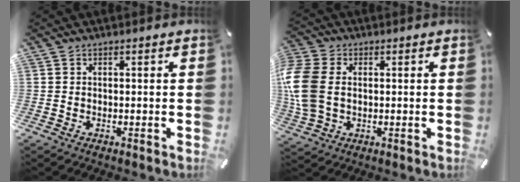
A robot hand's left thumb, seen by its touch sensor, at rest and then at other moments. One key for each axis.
{"total": 11.5, "fx": 0.4, "fy": 8.7, "fz": 7.5, "tx": -0.188, "ty": 0.009, "tz": 0.008}